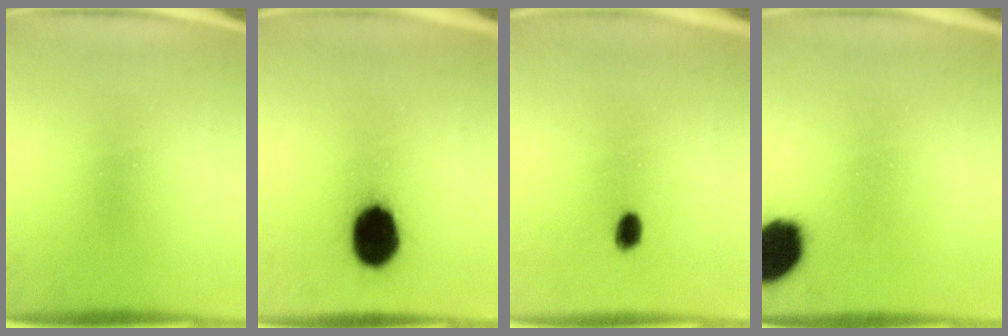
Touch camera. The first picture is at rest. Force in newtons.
{"total": 14.1}
{"total": 2.4}
{"total": 12.7}